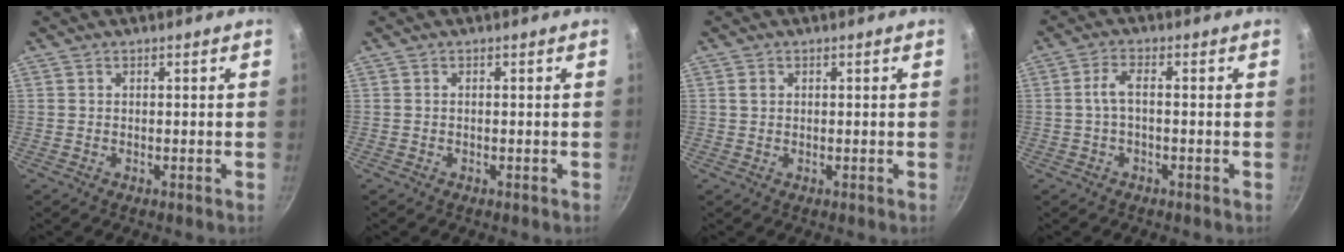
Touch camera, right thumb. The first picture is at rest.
{"total": 0.0}
{"total": 1.2, "force": [0.4, 1.0, 0.6], "torque": [-0.008, 0.002, 0.006]}
{"total": 3.6, "force": [-0.5, 1.4, 3.3], "torque": [-0.077, 0.017, -0.013]}